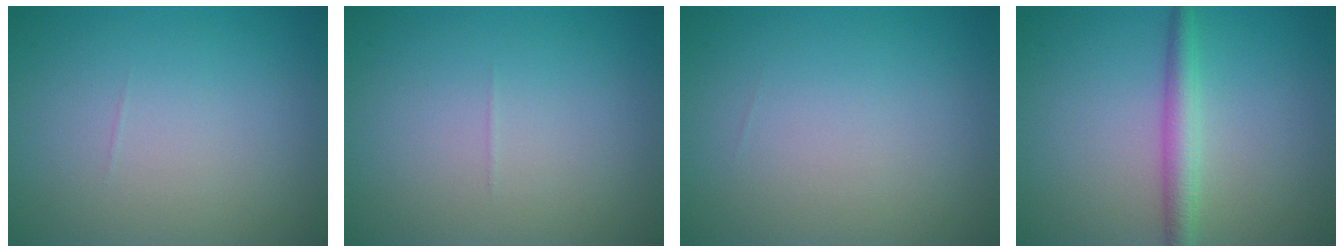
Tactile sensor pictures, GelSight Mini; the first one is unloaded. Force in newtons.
{"total": 0.0}
{"total": 0.0}
{"total": 2.8, "press": 2.8, "slide": 0.0}